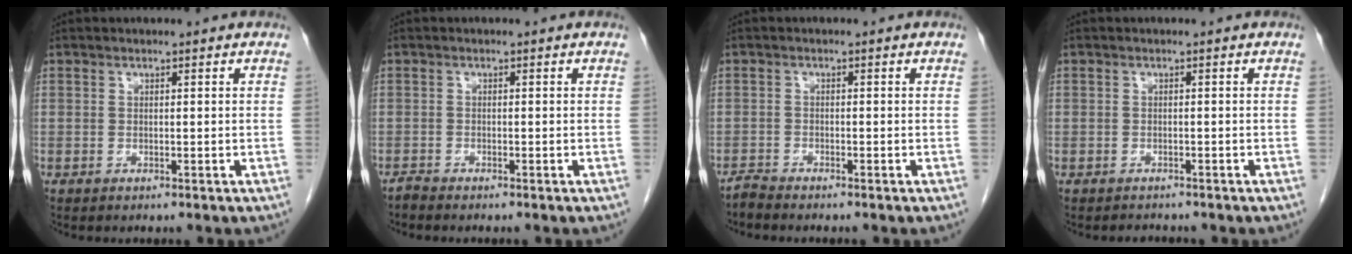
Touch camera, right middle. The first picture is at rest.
{"total": 0.9, "force": [-0.9, -0.1, 0.0], "torque": [-0.006, -0.004, -0.018]}
{"total": 1.5, "force": [-1.4, -0.2, 0.1], "torque": [-0.005, -0.005, -0.029]}
{"total": 1.4, "force": [-1.2, 0.5, -0.2], "torque": [-0.007, -0.005, -0.019]}